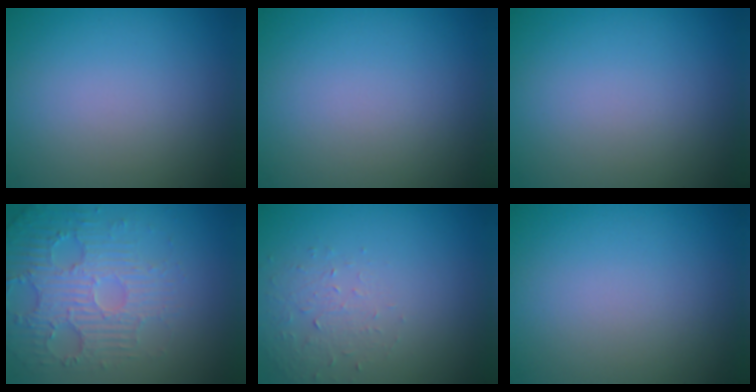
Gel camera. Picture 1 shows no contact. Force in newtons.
{"total": 0.0}
{"total": 0.0}
{"total": 4.5, "press": 3.7, "slide": 2.6}
{"total": 1.4, "press": 0.7, "slide": 1.2}
{"total": 0.0}